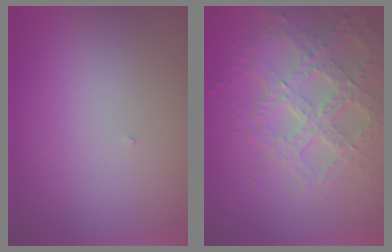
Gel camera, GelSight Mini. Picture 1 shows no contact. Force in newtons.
{"total": 7.0, "press": 5.2, "slide": 4.7}